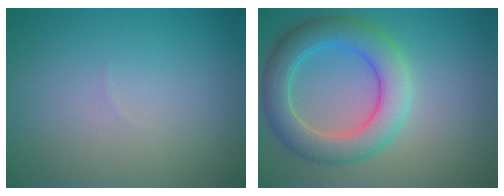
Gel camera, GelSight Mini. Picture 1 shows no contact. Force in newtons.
{"total": 6.0, "press": 6.0, "slide": 0.2}